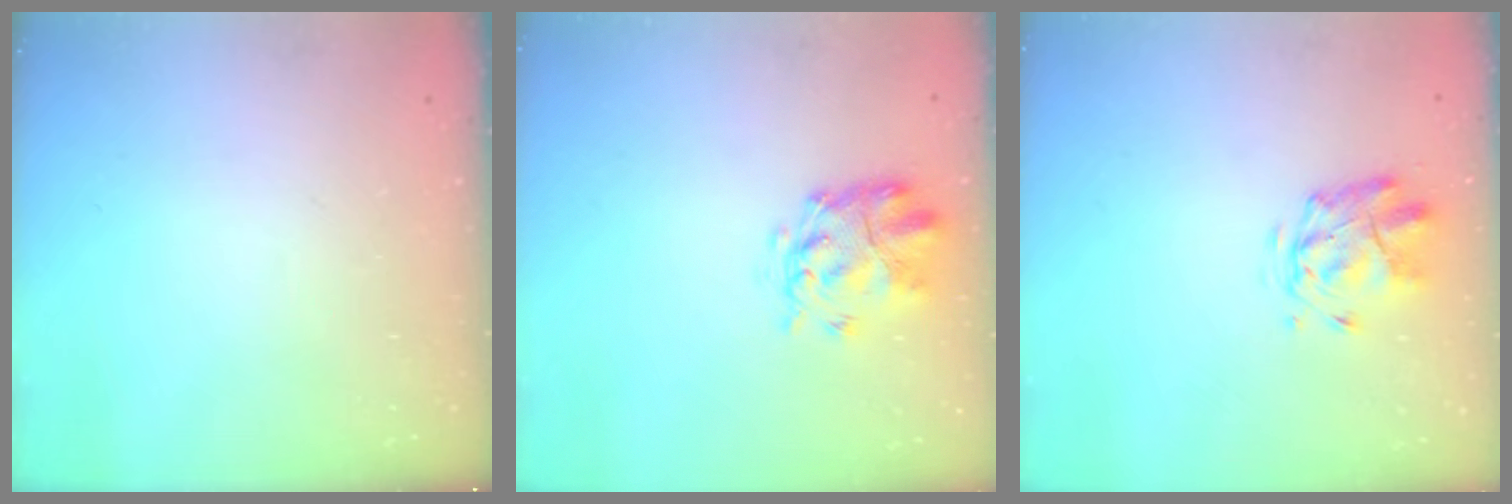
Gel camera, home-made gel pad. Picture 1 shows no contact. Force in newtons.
{"total": 3.8, "press": 3.5, "slide": 1.6}
{"total": 2.9, "press": 2.5, "slide": 1.4}